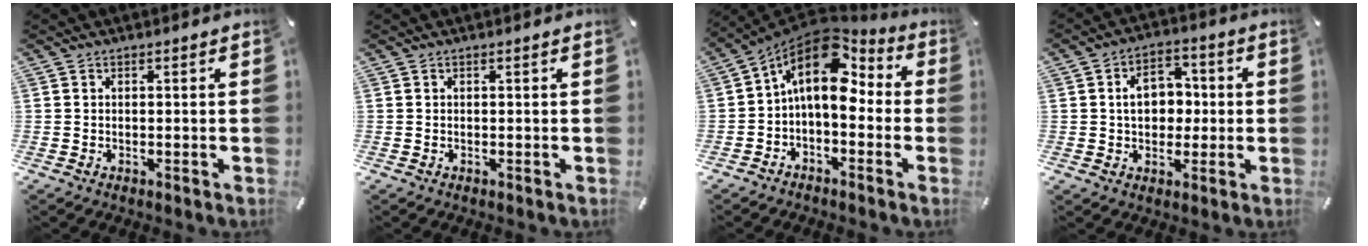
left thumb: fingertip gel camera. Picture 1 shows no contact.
{"total": 0.0}
{"total": 12.5, "force": [2.9, 7.5, 9.5], "torque": [-0.177, -0.030, 0.041]}
{"total": 9.0, "force": [0.2, 7.0, 5.7], "torque": [-0.089, 0.005, 0.001]}